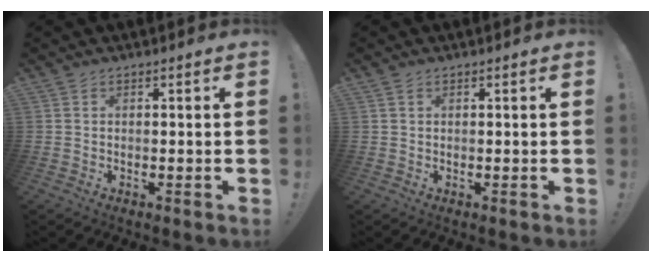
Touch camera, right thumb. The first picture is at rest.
{"total": 0.7, "force": [0.5, 0.4, 0.2], "torque": [0.000, -0.001, 0.009]}